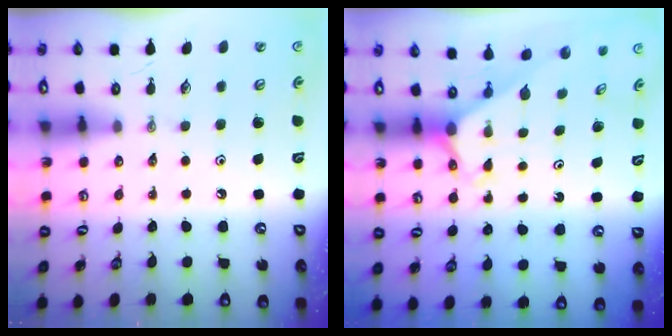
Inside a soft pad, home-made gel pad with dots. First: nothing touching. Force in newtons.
{"total": 2.4, "press": 2.4, "slide": 0.2}